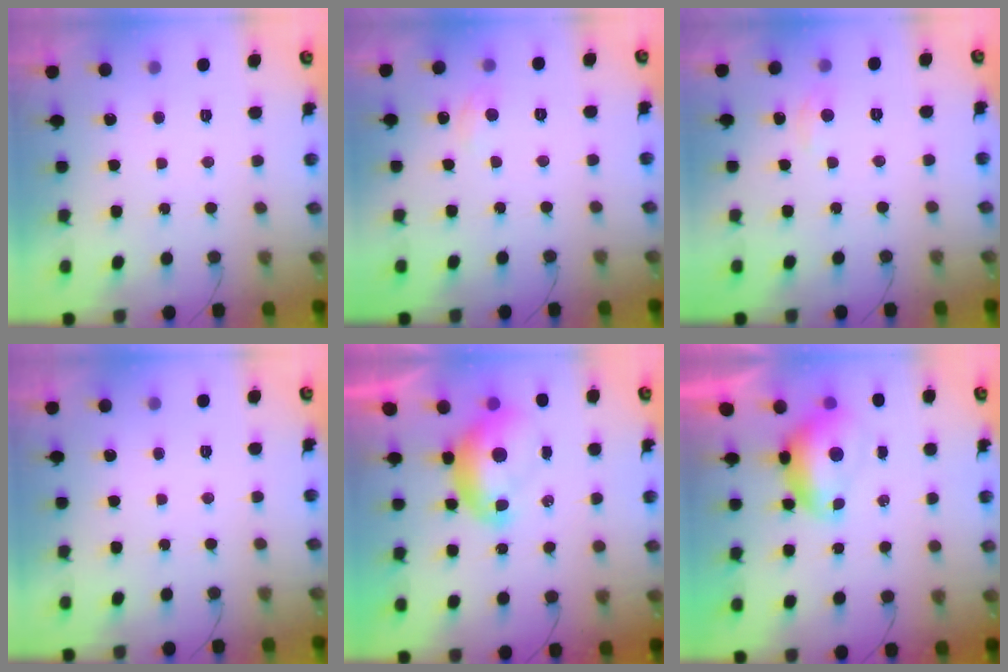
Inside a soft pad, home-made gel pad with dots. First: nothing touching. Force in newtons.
{"total": 5.2, "press": 5.2, "slide": 0.7}
{"total": 2.6, "press": 2.6, "slide": 0.3}
{"total": 0.0}
{"total": 8.1, "press": 8.0, "slide": 0.9}
{"total": 9.7, "press": 9.6, "slide": 1.3}